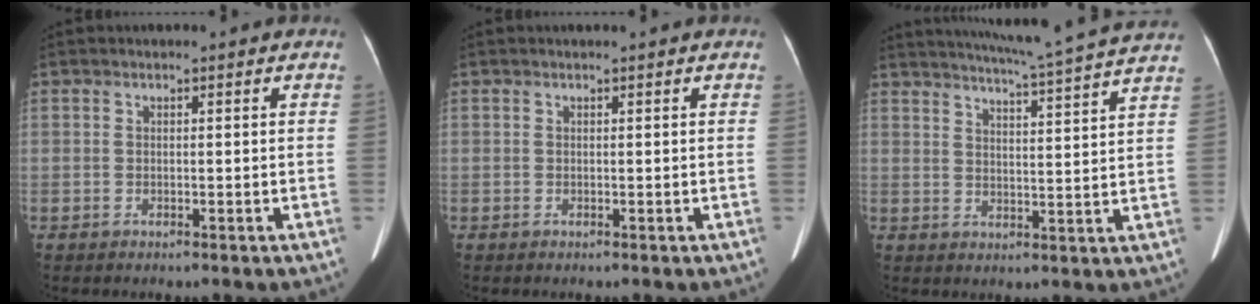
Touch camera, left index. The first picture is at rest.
{"total": 0.0}
{"total": 16.8, "force": [15.3, -1.6, 6.6], "torque": [-0.120, -0.025, 0.193]}